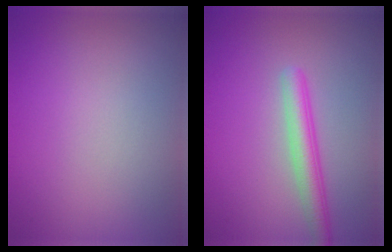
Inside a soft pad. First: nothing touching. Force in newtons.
{"total": 3.0, "press": 3.0, "slide": 0.1}